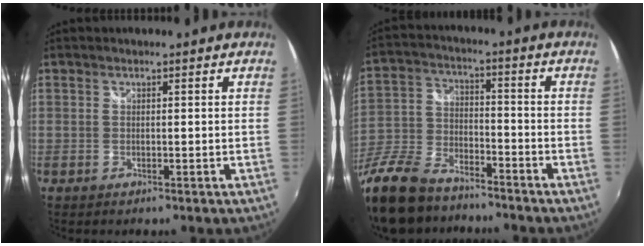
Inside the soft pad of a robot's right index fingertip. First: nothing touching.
{"total": 21.5, "force": [-16.2, 9.2, 10.7], "torque": [-0.261, -0.027, -0.298]}